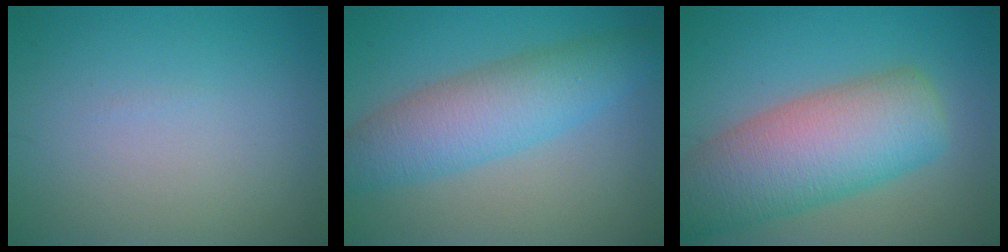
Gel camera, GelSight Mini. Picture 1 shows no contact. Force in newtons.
{"total": 6.7, "press": 6.7, "slide": 0.1}
{"total": 10.4, "press": 10.4, "slide": 0.4}